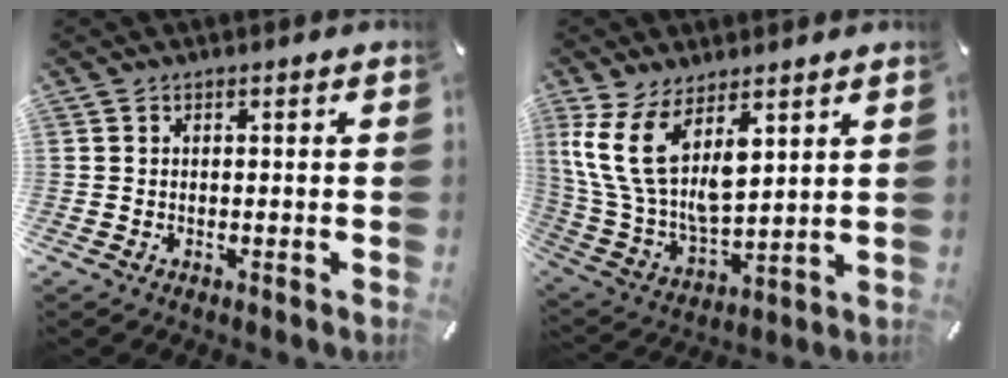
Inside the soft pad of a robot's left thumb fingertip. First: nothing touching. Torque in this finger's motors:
{"motor_torque": [2.59, 2.41, 2.22, -0.55, 0.38]}